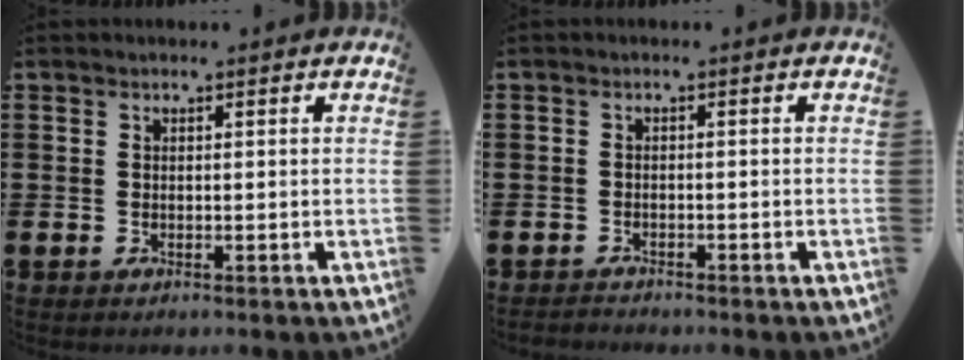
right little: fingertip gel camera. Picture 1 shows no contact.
{"total": 0.9, "force": [-0.9, 0.0, -0.1], "torque": [-0.001, 0.001, -0.020]}